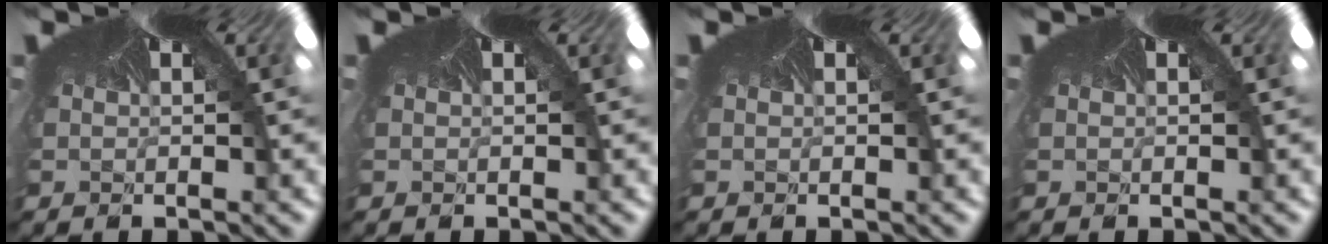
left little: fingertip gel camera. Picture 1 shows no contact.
{"total": 0.0}
{"total": 0.0}
{"total": 0.0}